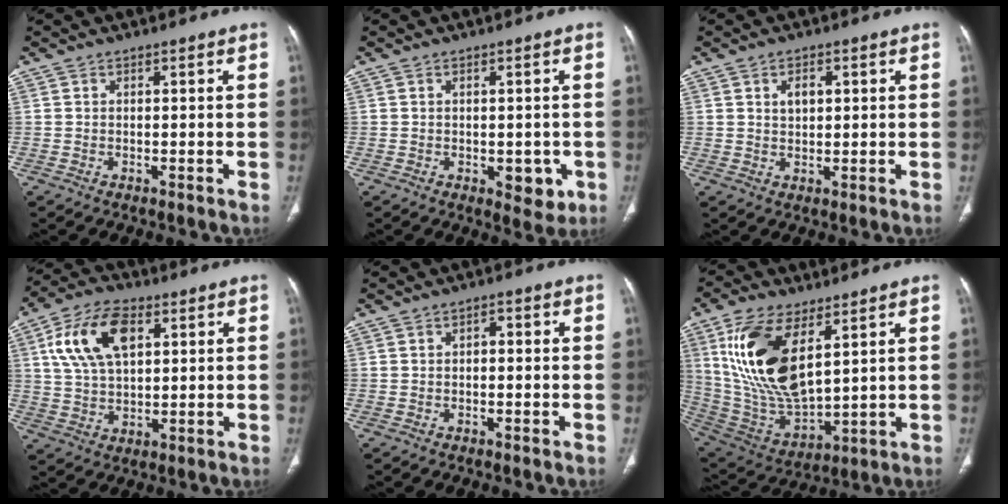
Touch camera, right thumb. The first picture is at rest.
{"total": 4.9, "force": [-1.3, 2.8, 3.8], "torque": [-0.022, -0.004, -0.009]}
{"total": 3.3, "force": [1.1, 2.0, 2.3], "torque": [-0.031, -0.004, 0.019]}
{"total": 13.5, "force": [4.6, 7.5, 10.2], "torque": [-0.189, 0.001, 0.086]}
{"total": 1.6, "force": [0.1, 1.0, 1.2], "torque": [-0.011, 0.005, -0.003]}
{"total": 19.8, "force": [7.4, 9.2, 15.9], "torque": [-0.301, -0.030, 0.155]}